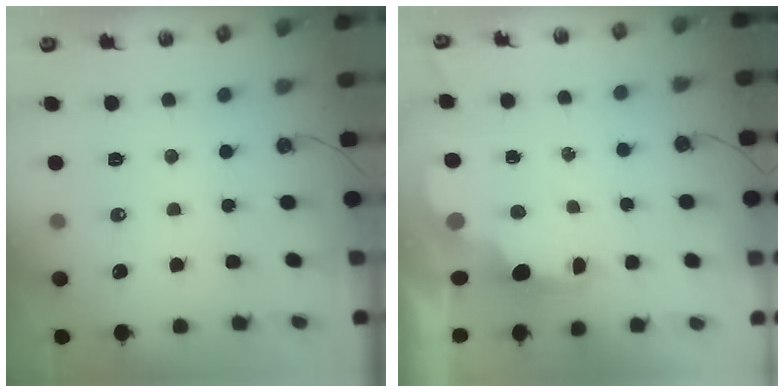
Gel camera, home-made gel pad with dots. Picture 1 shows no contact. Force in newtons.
{"total": 2.3, "press": 2.2, "slide": 0.7}